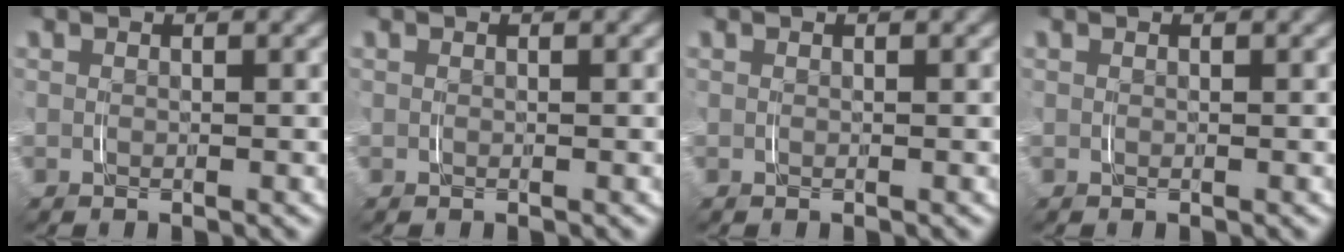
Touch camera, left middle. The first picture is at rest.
{"total": 0.0}
{"total": 0.0}
{"total": 0.0}